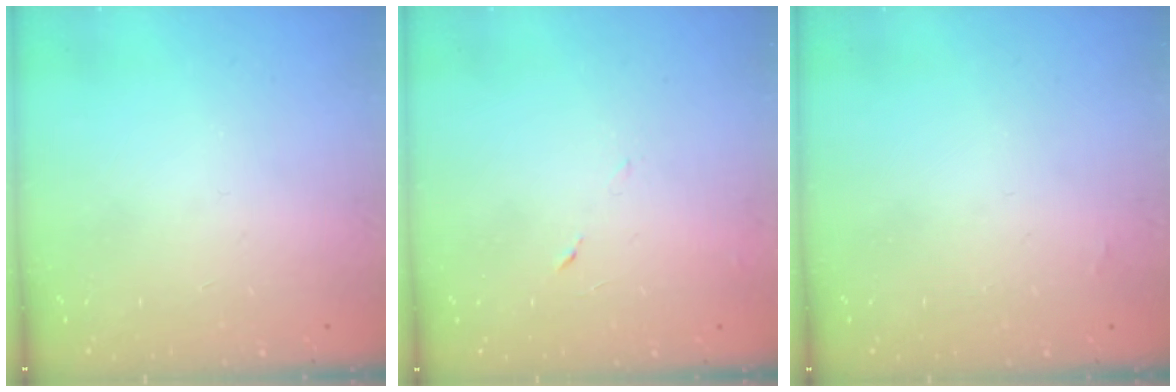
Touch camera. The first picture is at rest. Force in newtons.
{"total": 5.3, "press": 5.3, "slide": 0.6}
{"total": 1.3, "press": 1.3, "slide": 0.2}